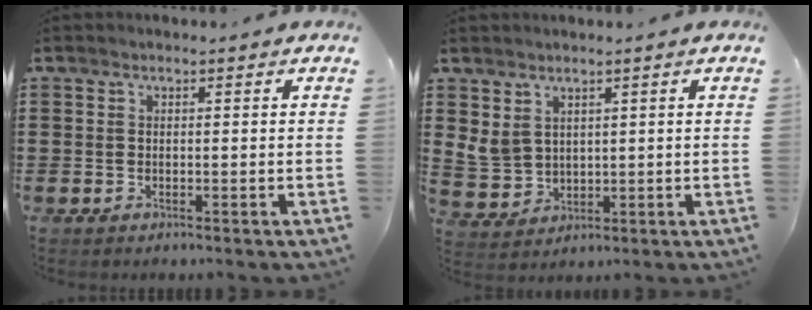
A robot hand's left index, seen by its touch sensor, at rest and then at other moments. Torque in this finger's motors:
{"motor_torque": [-0.38, 1.06, -0.03, 0.00]}